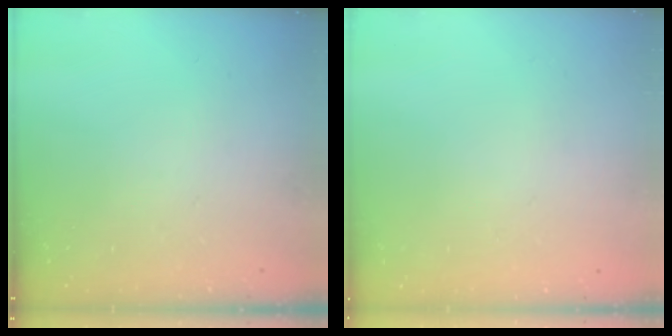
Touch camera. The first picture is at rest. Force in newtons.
{"total": 1.7, "press": 1.7, "slide": 0.2}